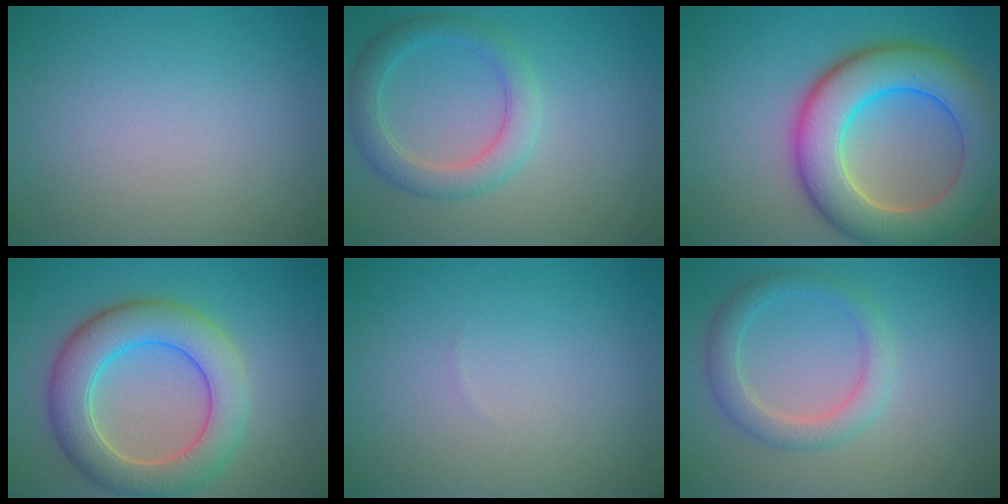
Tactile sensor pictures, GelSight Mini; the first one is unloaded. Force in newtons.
{"total": 3.3, "press": 3.3, "slide": 0.2}
{"total": 9.9, "press": 9.8, "slide": 0.7}
{"total": 7.3, "press": 7.3, "slide": 0.1}
{"total": 0.0}
{"total": 2.8, "press": 2.8, "slide": 0.1}